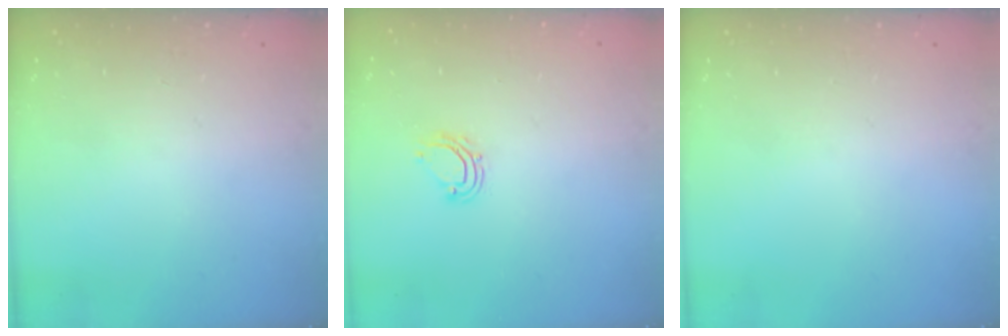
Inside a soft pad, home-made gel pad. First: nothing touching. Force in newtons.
{"total": 6.3, "press": 6.3, "slide": 0.4}
{"total": 0.0}